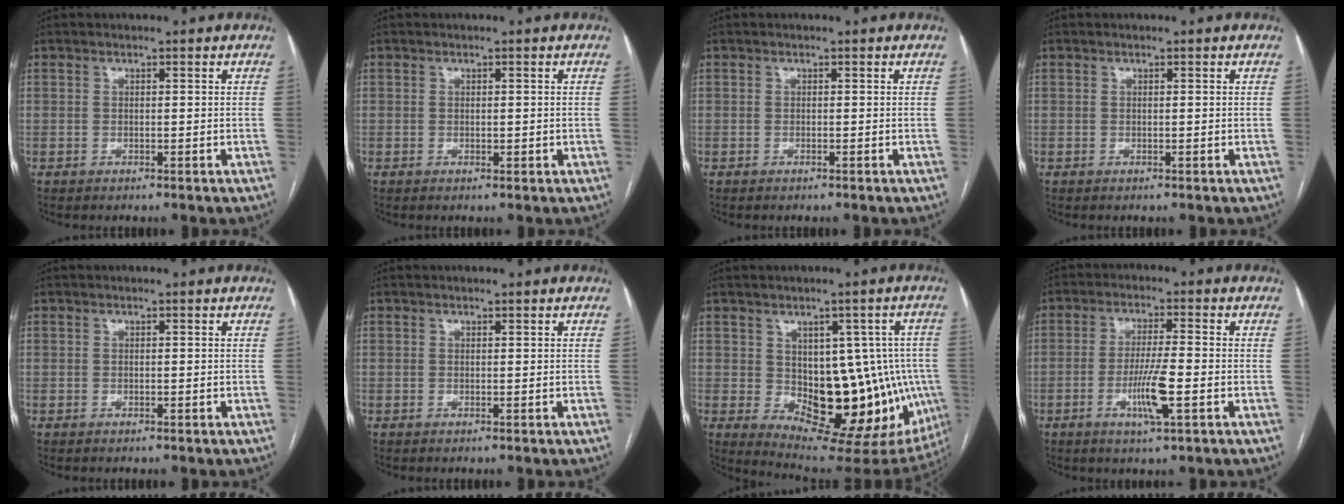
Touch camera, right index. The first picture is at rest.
{"total": 0.8, "force": [0.0, 0.5, 0.6], "torque": [-0.009, -0.002, 0.002]}
{"total": 0.0}
{"total": 0.0}
{"total": 0.0}
{"total": 0.0}
{"total": 18.4, "force": [-2.3, 9.3, 15.7], "torque": [-0.167, 0.017, -0.004]}
{"total": 6.9, "force": [-2.2, 0.2, 6.5], "torque": [-0.122, -0.011, -0.040]}